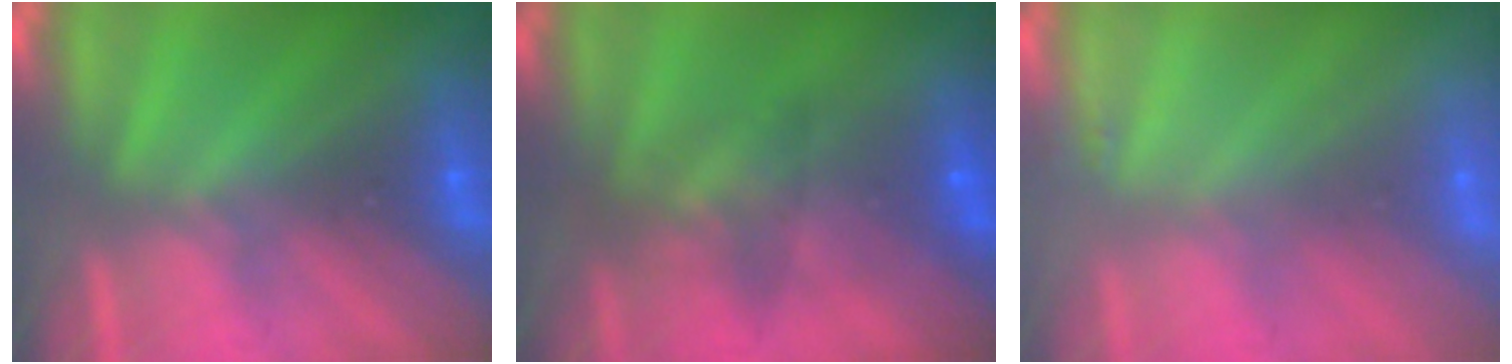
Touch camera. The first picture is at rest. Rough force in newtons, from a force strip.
{"total": 5.5}
{"total": 2.2}